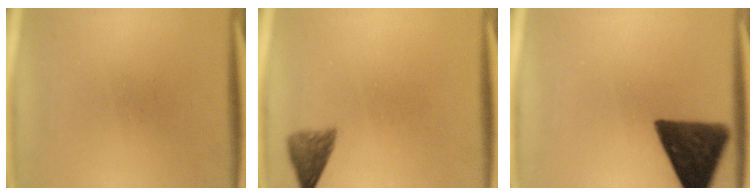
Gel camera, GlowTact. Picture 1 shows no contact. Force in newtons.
{"total": 3.2}
{"total": 13.6}